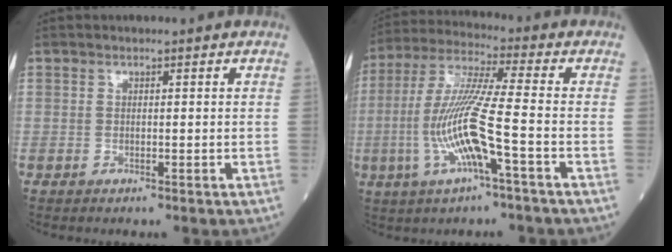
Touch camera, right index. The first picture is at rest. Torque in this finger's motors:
{"motor_torque": [0.54, -0.03, 0.42, 0.21]}